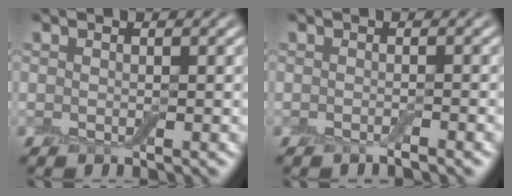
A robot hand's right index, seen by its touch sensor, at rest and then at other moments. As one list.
[{"total": 0.9, "force": [-0.6, 0.0, 0.6], "torque": [-0.008, -0.002, -0.013]}]